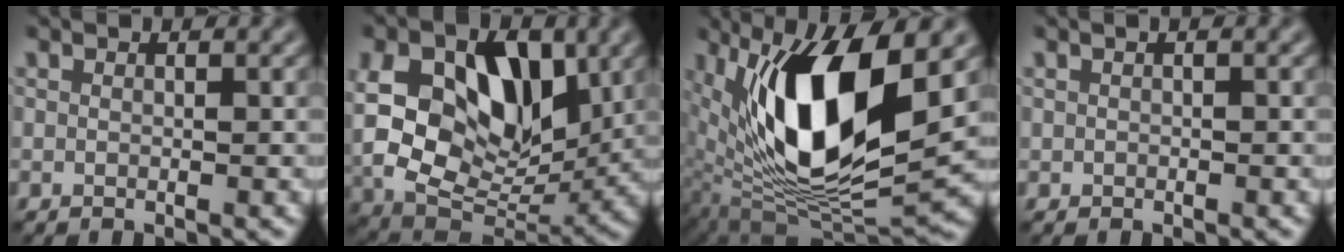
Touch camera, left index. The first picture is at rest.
{"total": 12.9, "force": [2.6, 8.7, 9.1], "torque": [-0.166, -0.005, 0.059]}
{"total": 13.0, "force": [2.9, 5.5, 11.4], "torque": [-0.208, -0.020, 0.060]}
{"total": 0.0}